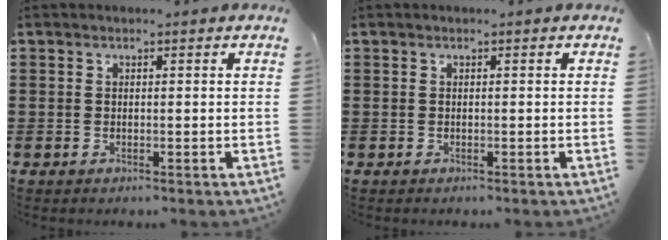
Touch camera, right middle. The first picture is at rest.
{"total": 0.0}